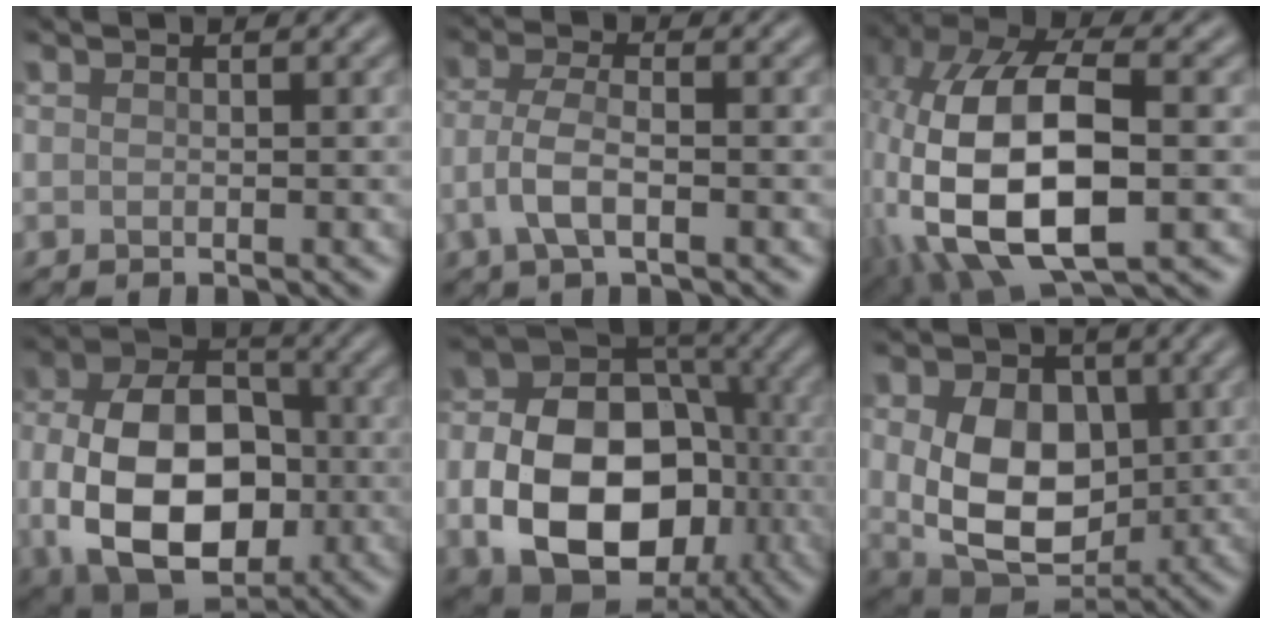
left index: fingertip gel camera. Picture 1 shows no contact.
{"total": 3.6, "force": [-1.2, 1.4, 3.1], "torque": [-0.073, 0.002, -0.028]}
{"total": 14.7, "force": [-2.1, 8.3, 11.9], "torque": [-0.260, -0.012, -0.034]}
{"total": 13.5, "force": [-2.1, 9.1, 9.7], "torque": [-0.185, -0.021, -0.035]}
{"total": 13.9, "force": [-3.7, 9.9, 9.0], "torque": [-0.156, -0.021, -0.069]}
{"total": 9.7, "force": [0.6, 7.0, 6.7], "torque": [-0.127, -0.021, 0.018]}